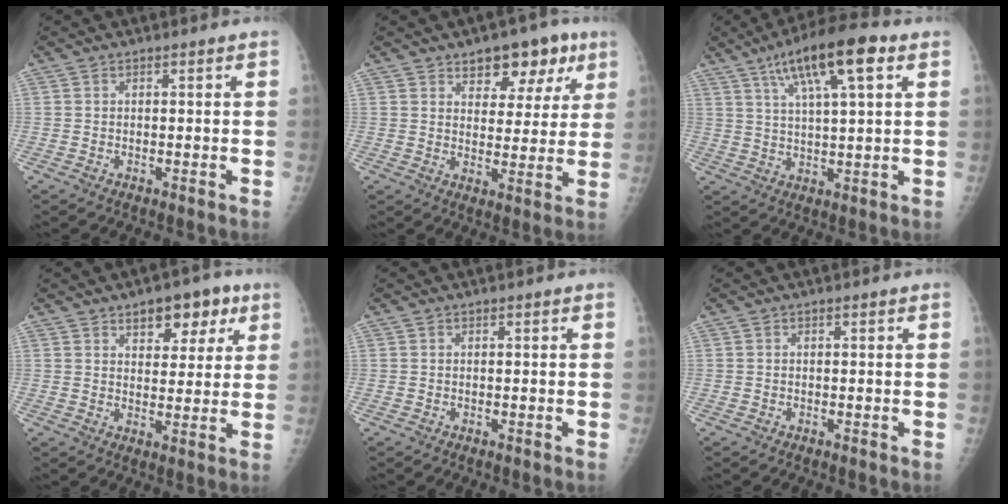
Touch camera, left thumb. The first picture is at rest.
{"total": 10.5, "force": [6.0, 6.0, 6.1], "torque": [-0.034, -0.022, 0.081]}
{"total": 13.8, "force": [6.6, 3.3, 11.6], "torque": [-0.184, -0.004, 0.109]}
{"total": 6.1, "force": [3.3, 3.6, 3.7], "torque": [-0.015, -0.011, 0.040]}
{"total": 0.0}
{"total": 0.0}